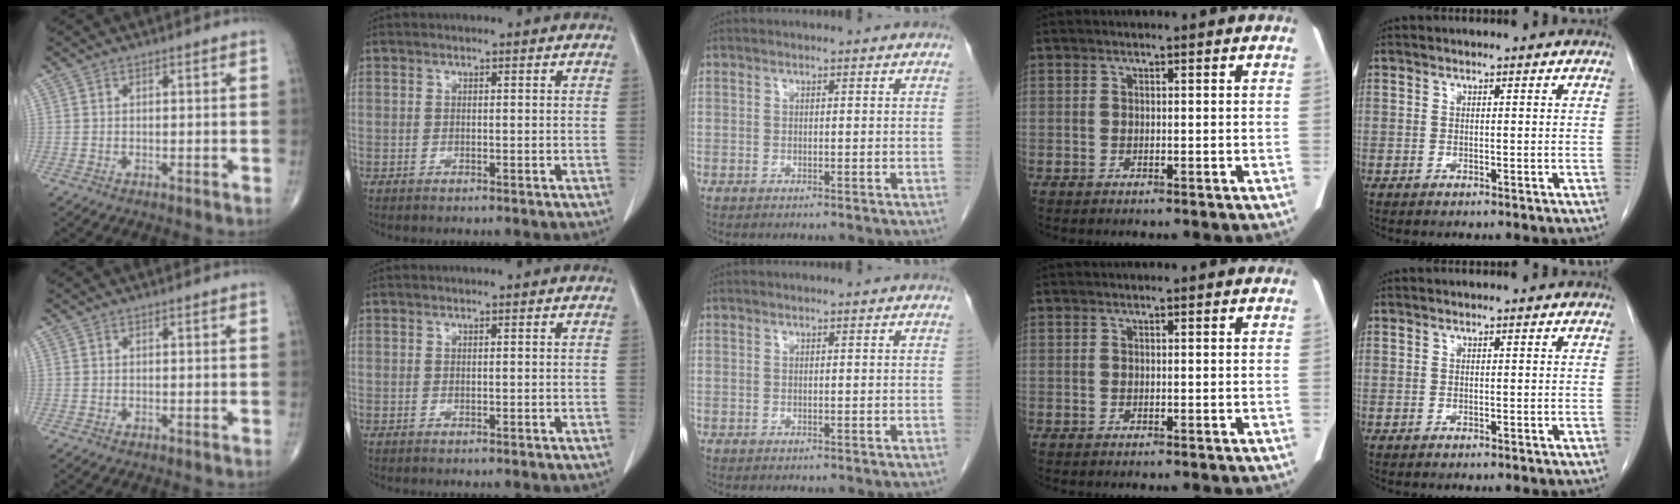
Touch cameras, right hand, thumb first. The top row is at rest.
{}